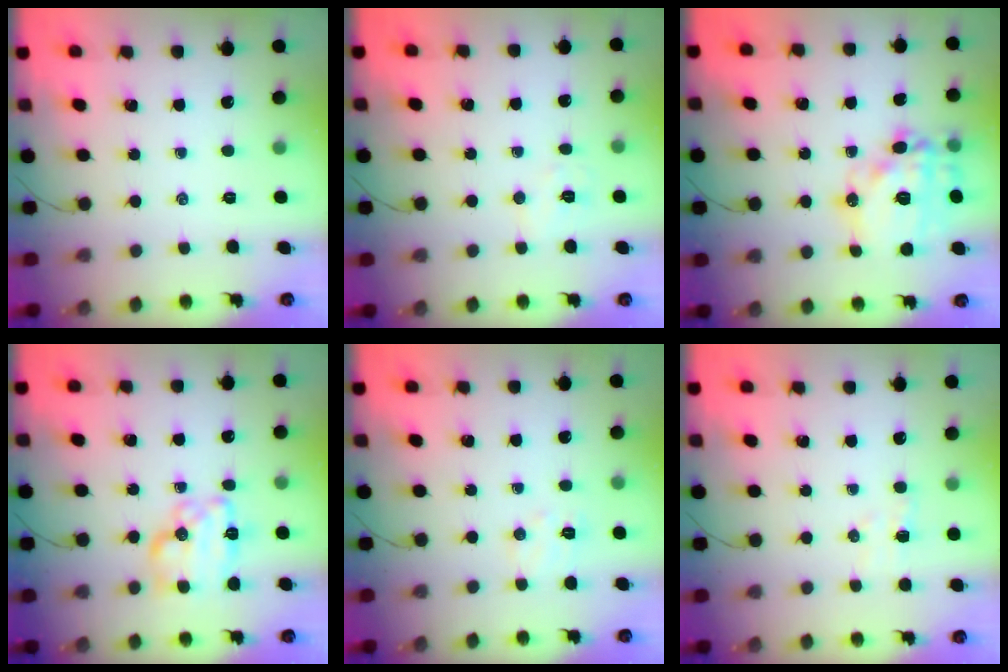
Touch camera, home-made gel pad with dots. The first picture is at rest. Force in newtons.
{"total": 4.5, "press": 4.4, "slide": 1.0}
{"total": 18.1, "press": 17.9, "slide": 2.5}
{"total": 11.3, "press": 11.3, "slide": 0.5}
{"total": 5.0, "press": 4.9, "slide": 1.0}
{"total": 3.0, "press": 2.9, "slide": 0.7}